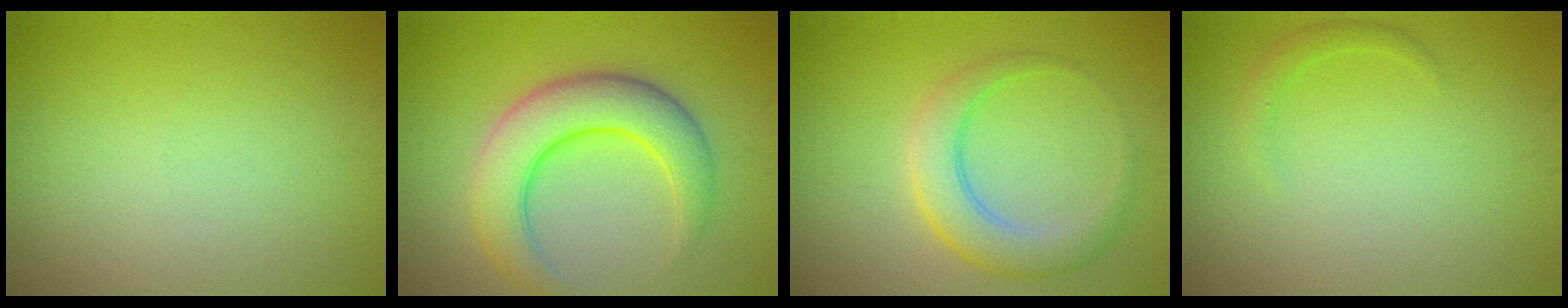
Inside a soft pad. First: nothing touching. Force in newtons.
{"total": 7.0, "press": 7.0, "slide": 0.2}
{"total": 4.0, "press": 4.0, "slide": 0.1}
{"total": 1.1, "press": 1.1, "slide": 0.1}